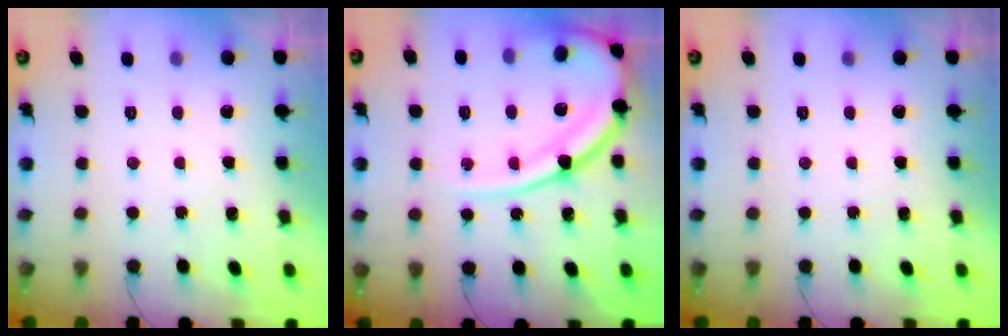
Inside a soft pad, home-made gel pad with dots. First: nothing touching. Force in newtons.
{"total": 16.3, "press": 16.2, "slide": 1.5}
{"total": 0.0}